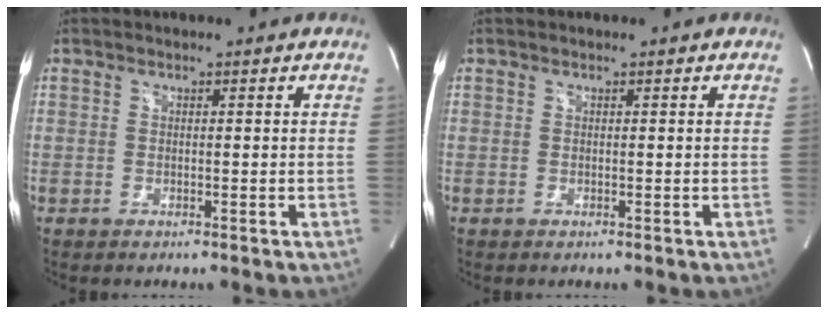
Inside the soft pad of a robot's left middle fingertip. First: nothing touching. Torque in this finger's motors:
{"motor_torque": [0.00, 0.26, -0.08, -0.01]}